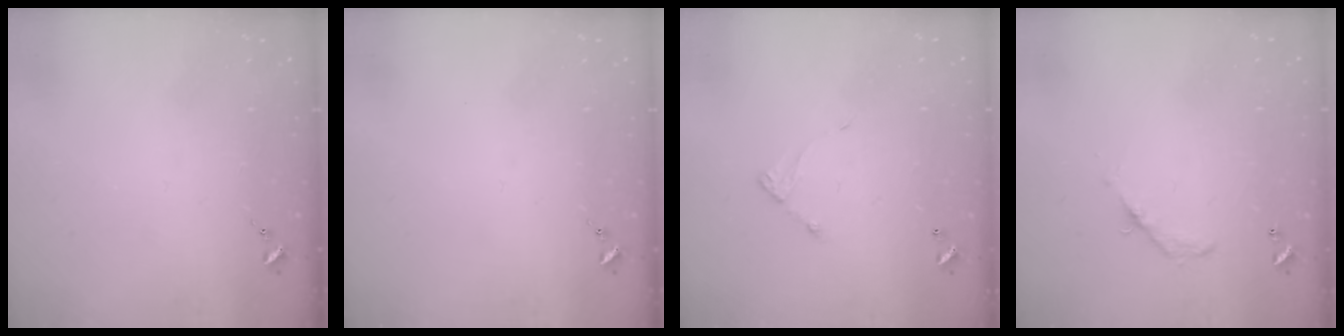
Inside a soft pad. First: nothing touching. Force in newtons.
{"total": 0.0}
{"total": 4.9, "press": 4.9, "slide": 0.4}
{"total": 6.2, "press": 6.2, "slide": 0.4}